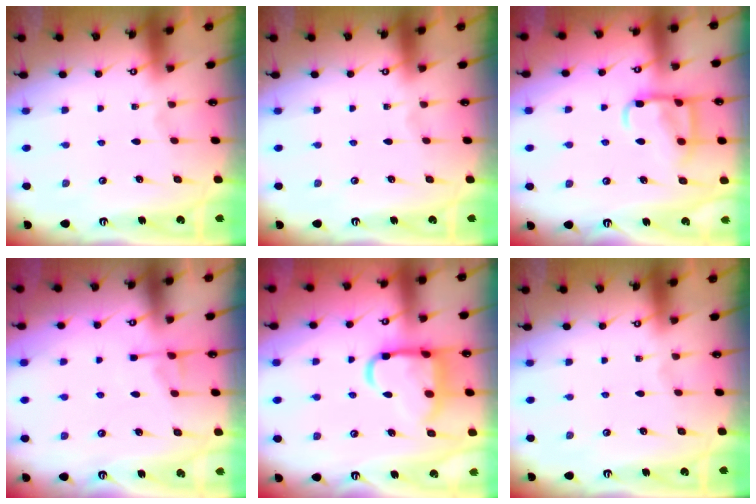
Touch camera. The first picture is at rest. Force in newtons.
{"total": 0.0}
{"total": 12.5, "press": 12.4, "slide": 1.3}
{"total": 4.5, "press": 4.4, "slide": 0.7}
{"total": 14.4, "press": 14.3, "slide": 1.6}
{"total": 0.0}